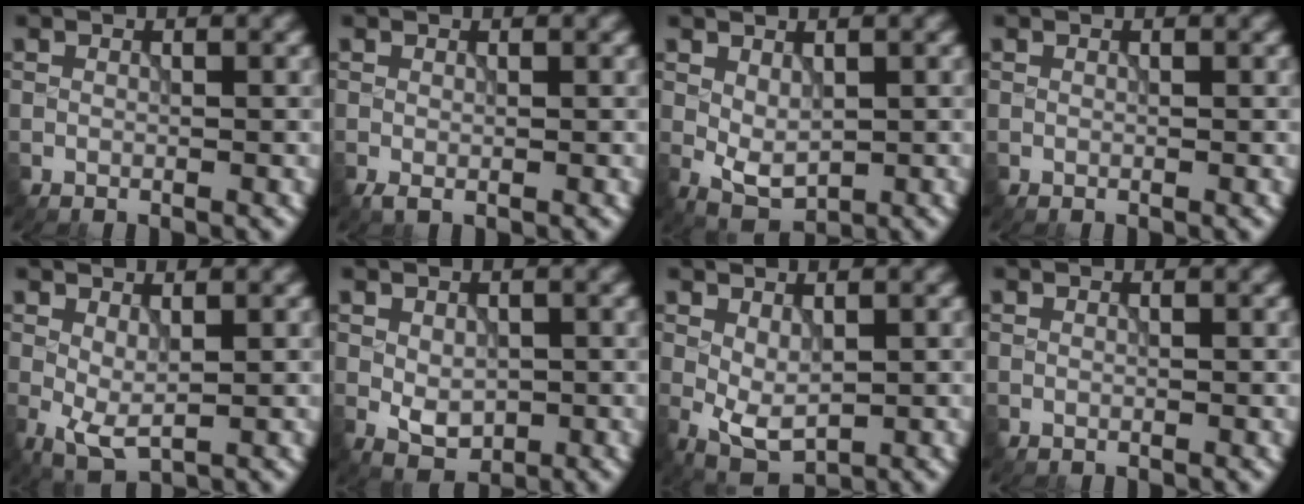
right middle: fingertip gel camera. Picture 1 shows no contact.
{"total": 0.6, "force": [-0.2, 0.3, 0.5], "torque": [-0.011, -0.005, -0.003]}
{"total": 2.6, "force": [0.4, 1.4, 2.1], "torque": [-0.042, -0.005, 0.015]}
{"total": 0.0}
{"total": 2.6, "force": [0.2, 1.1, 2.3], "torque": [-0.054, -0.006, 0.005]}
{"total": 2.9, "force": [-0.3, 1.9, 2.1], "torque": [-0.038, -0.006, -0.001]}
{"total": 3.1, "force": [0.2, 1.6, 2.7], "torque": [-0.057, -0.006, 0.010]}
{"total": 0.0}